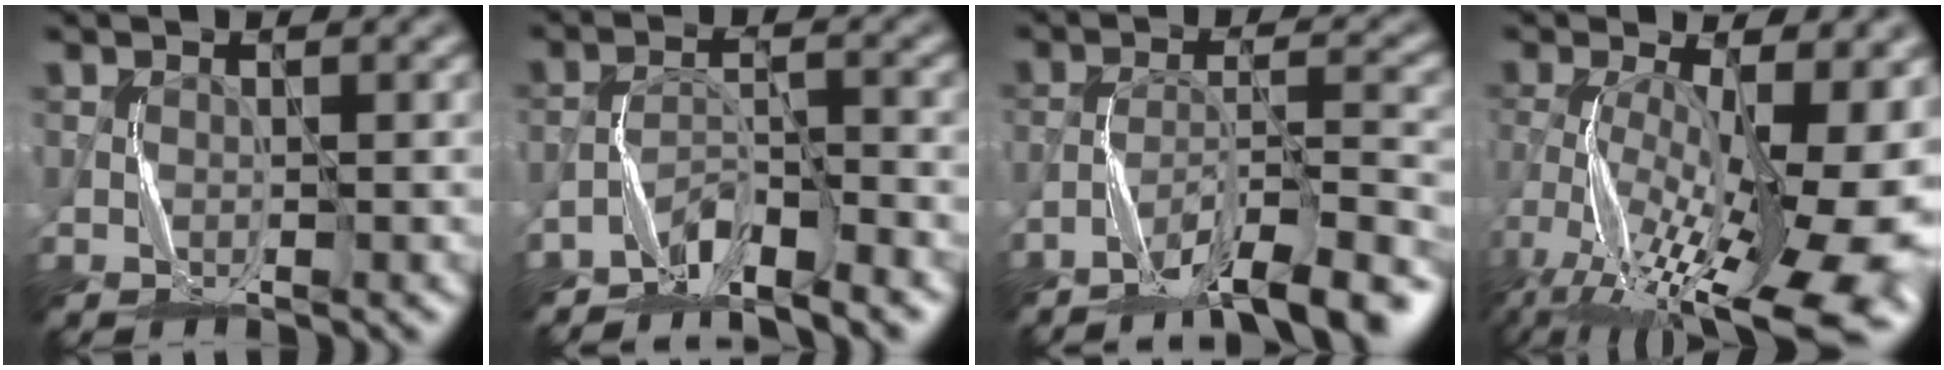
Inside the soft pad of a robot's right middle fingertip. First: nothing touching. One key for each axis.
{"total": 4.3, "fx": -3.6, "fy": 0.9, "fz": 2.2, "tx": -0.035, "ty": 0.001, "tz": -0.073}
{"total": 8.7, "fx": -6.9, "fy": 1.6, "fz": 5.0, "tx": -0.084, "ty": 0.007, "tz": -0.117}
{"total": 17.6, "fx": -3.9, "fy": 7.2, "fz": 15.6, "tx": -0.274, "ty": -0.016, "tz": -0.048}